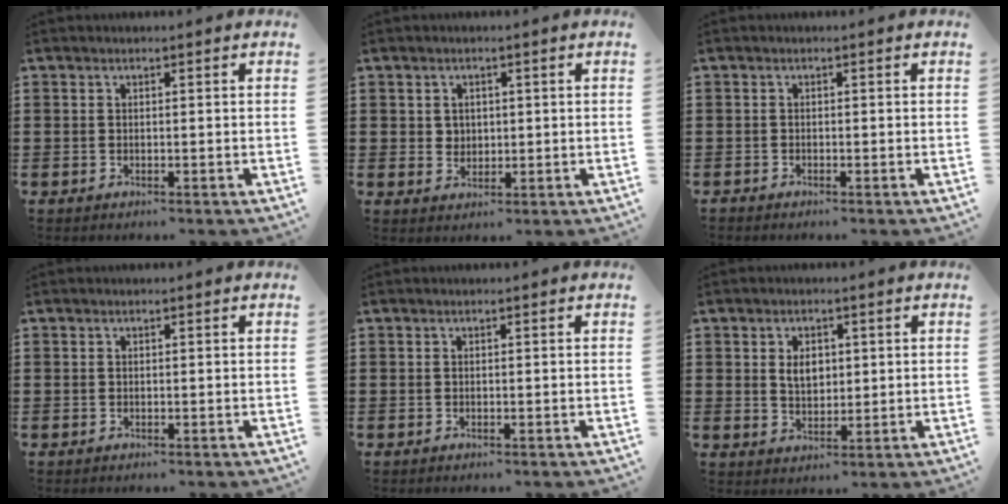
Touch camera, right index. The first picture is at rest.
{"total": 2.0, "force": [0.8, 1.8, 0.5], "torque": [-0.016, 0.009, 0.015]}
{"total": 0.6, "force": [-0.6, 0.2, 0.0], "torque": [-0.001, 0.001, -0.013]}
{"total": 0.0}
{"total": 0.0}
{"total": 3.7, "force": [0.8, 2.5, 2.6], "torque": [-0.049, 0.007, 0.011]}